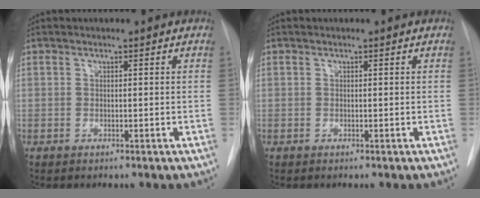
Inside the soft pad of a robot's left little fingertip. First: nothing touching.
{"total": 0.0}